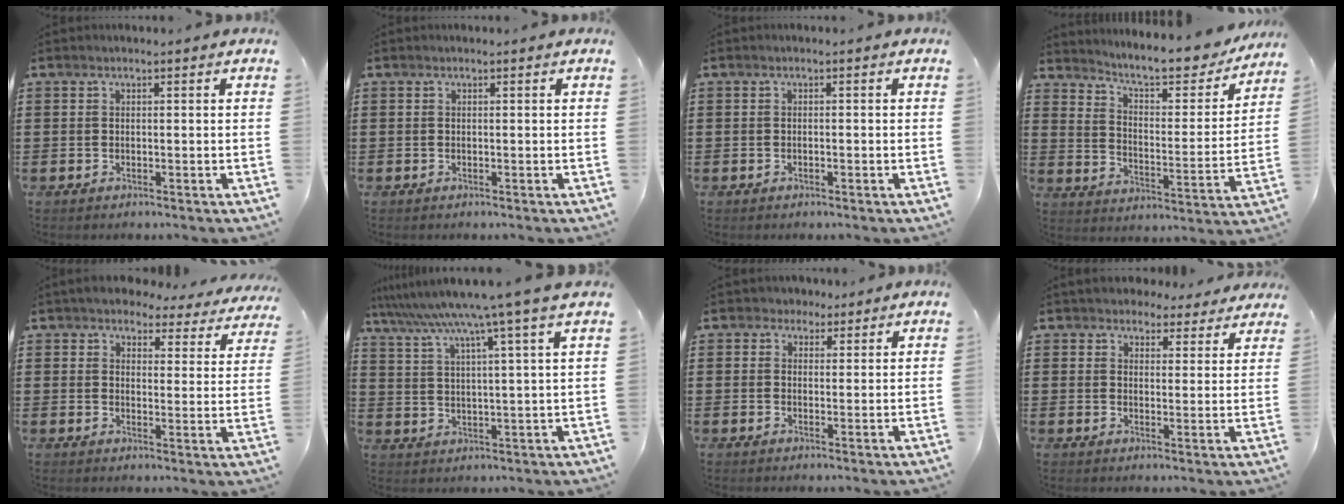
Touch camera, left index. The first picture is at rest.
{"total": 0.0}
{"total": 0.6, "force": [-0.3, 0.2, 0.4], "torque": [-0.010, -0.003, -0.005]}
{"total": 7.7, "force": [7.0, 0.7, 3.2], "torque": [-0.078, -0.051, 0.112]}
{"total": 4.5, "force": [4.3, 1.0, 1.1], "torque": [-0.045, -0.020, 0.073]}
{"total": 7.8, "force": [6.0, -1.4, 4.7], "torque": [-0.114, -0.037, 0.095]}
{"total": 1.9, "force": [1.2, 1.5, 0.1], "torque": [-0.010, 0.008, 0.022]}
{"total": 4.0, "force": [3.7, 1.5, 0.3], "torque": [-0.014, -0.007, 0.068]}